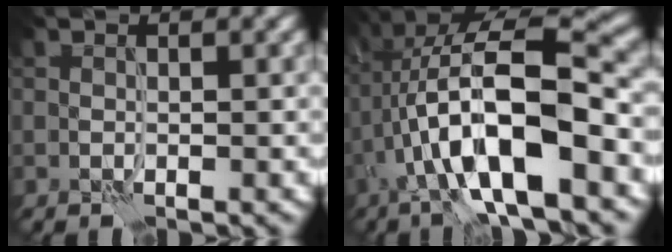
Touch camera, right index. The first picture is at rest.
{"total": 11.9, "force": [-3.0, 3.9, 10.9], "torque": [-0.201, 0.020, -0.052]}